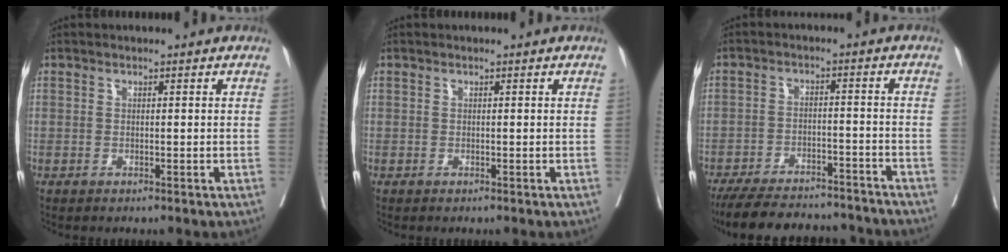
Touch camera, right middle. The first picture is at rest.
{"total": 0.0}
{"total": 17.8, "force": [-16.4, 3.5, 6.1], "torque": [-0.123, -0.007, -0.230]}